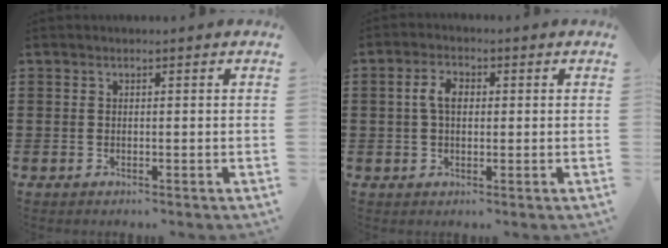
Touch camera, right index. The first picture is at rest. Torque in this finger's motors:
{"motor_torque": [0.77, -0.20, 0.29, 0.12]}